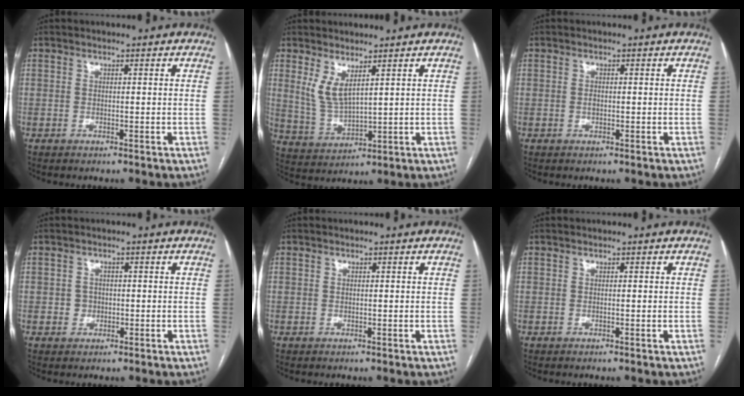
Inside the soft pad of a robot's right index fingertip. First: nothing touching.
{"total": 5.5, "force": [2.9, 1.8, 4.3], "torque": [-0.097, -0.012, 0.072]}
{"total": 0.6, "force": [-0.1, 0.4, 0.5], "torque": [-0.012, 0.001, -0.003]}
{"total": 1.7, "force": [-0.4, 1.6, 0.4], "torque": [-0.003, 0.006, -0.005]}
{"total": 0.0}
{"total": 0.0}